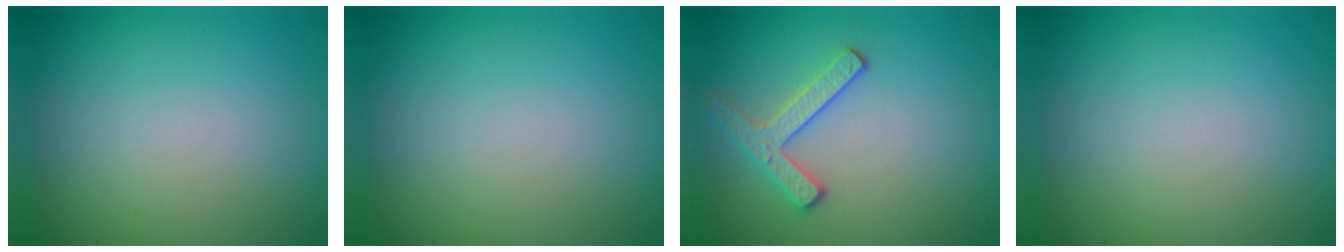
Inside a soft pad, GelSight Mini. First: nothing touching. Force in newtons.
{"total": 0.0}
{"total": 2.5, "press": 2.4, "slide": 0.5}
{"total": 0.0}